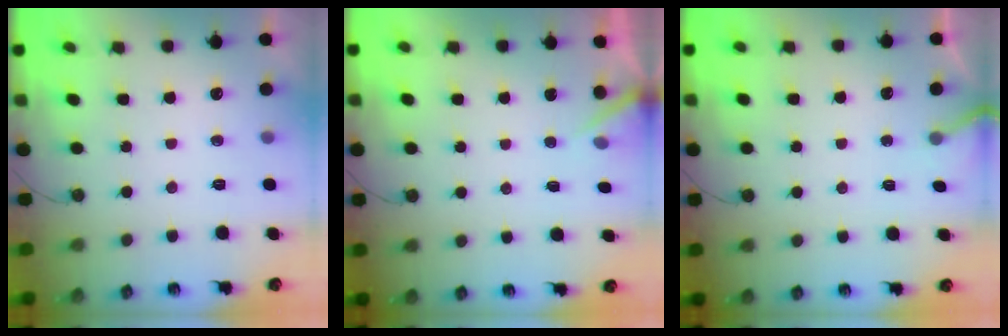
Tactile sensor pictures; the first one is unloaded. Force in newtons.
{"total": 3.3, "press": 3.3, "slide": 0.1}
{"total": 3.4, "press": 3.4, "slide": 0.2}